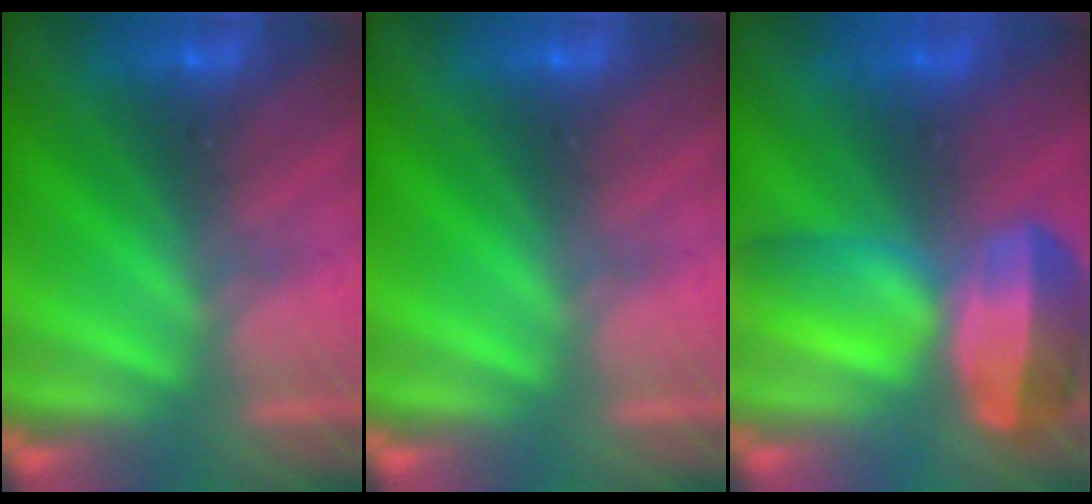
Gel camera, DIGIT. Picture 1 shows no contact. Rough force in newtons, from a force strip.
{"total": 0.0}
{"total": 5.9}